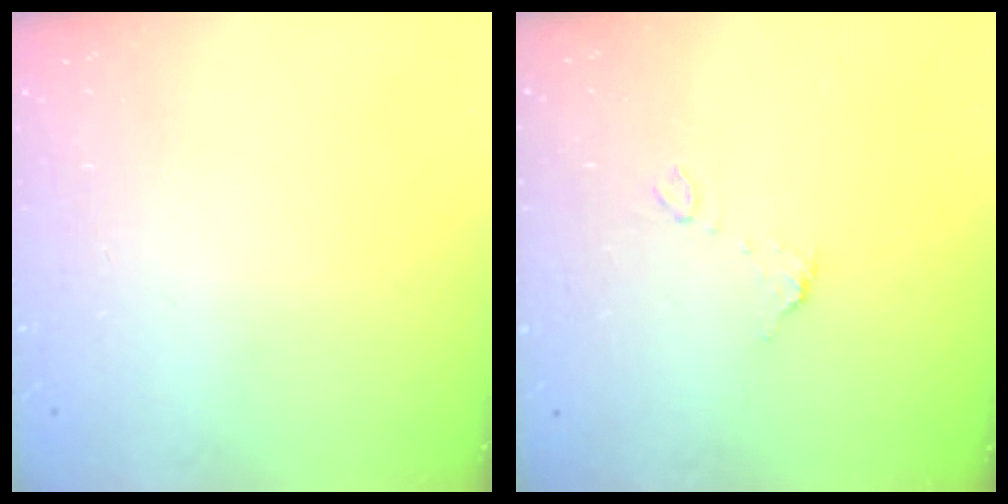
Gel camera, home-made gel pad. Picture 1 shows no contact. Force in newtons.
{"total": 5.0, "press": 4.9, "slide": 0.4}